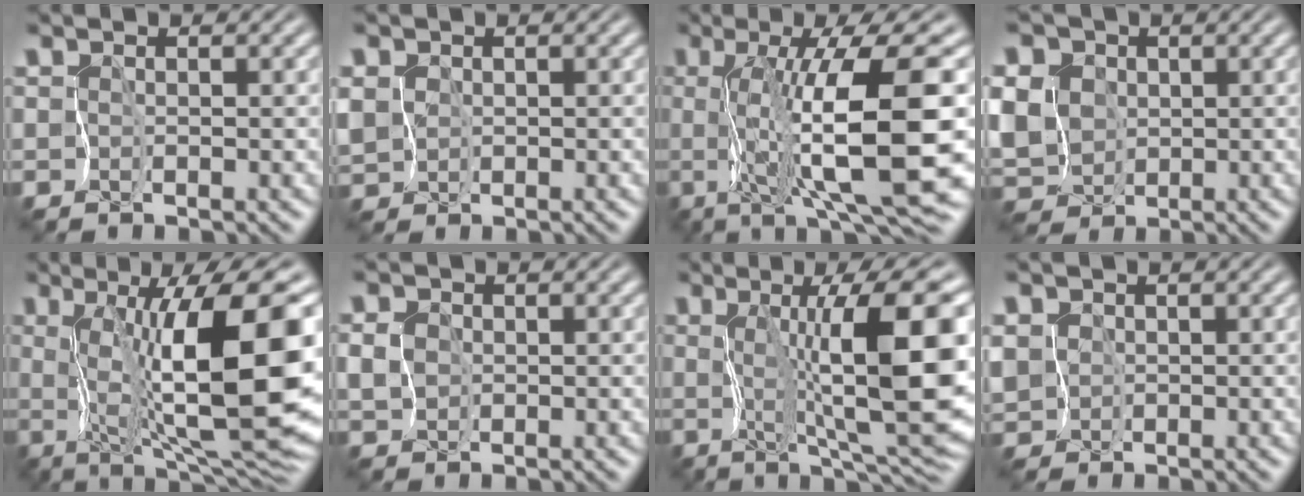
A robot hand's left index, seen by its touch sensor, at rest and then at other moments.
{"total": 2.0, "force": [0.1, 1.9, 0.4], "torque": [-0.025, -0.006, 0.005]}
{"total": 11.5, "force": [0.3, 2.1, 11.4], "torque": [-0.163, -0.003, 0.006]}
{"total": 8.5, "force": [0.8, 7.1, 4.6], "torque": [-0.092, 0.018, -0.014]}
{"total": 14.0, "force": [1.3, 3.6, 13.4], "torque": [-0.188, -0.004, 0.014]}
{"total": 1.4, "force": [-0.1, 1.3, 0.4], "torque": [-0.015, -0.003, -0.005]}
{"total": 11.4, "force": [1.0, 2.0, 11.1], "torque": [-0.156, 0.000, 0.016]}
{"total": 2.6, "force": [-0.1, 2.5, 0.6], "torque": [-0.024, -0.001, 0.000]}